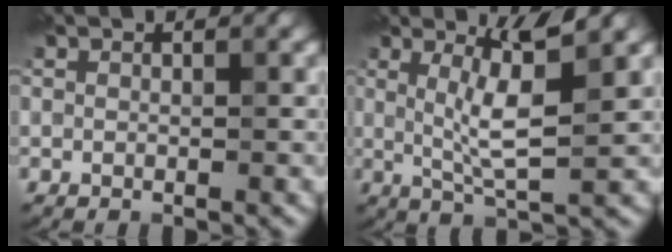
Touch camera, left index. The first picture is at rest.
{"total": 4.0, "force": [1.4, 0.0, 3.8], "torque": [-0.080, -0.006, 0.030]}